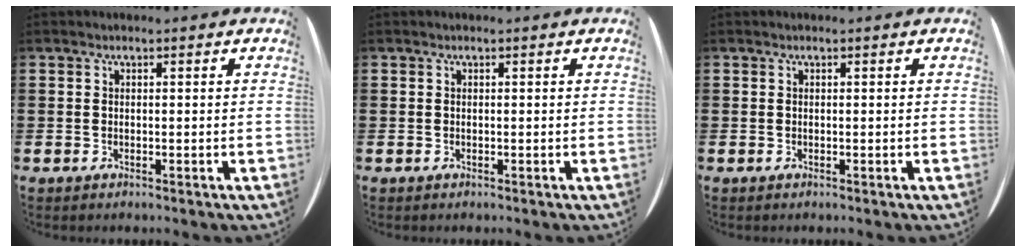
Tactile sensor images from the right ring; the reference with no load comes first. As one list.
[{"total": 0.0}, {"total": 0.0}]